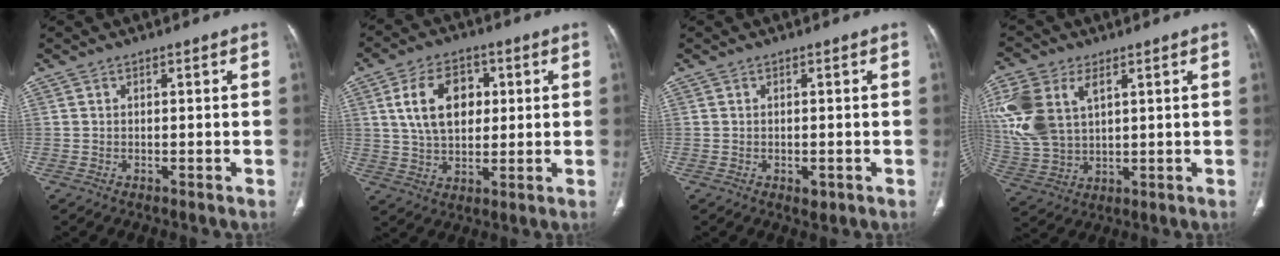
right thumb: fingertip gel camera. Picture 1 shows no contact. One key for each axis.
{"total": 12.5, "fx": 2.9, "fy": 8.3, "fz": 8.9, "tx": -0.129, "ty": 0.002, "tz": 0.054}
{"total": 1.6, "fx": -0.5, "fy": 1.0, "fz": 1.2, "tx": -0.016, "ty": -0.002, "tz": -0.002}
{"total": 15.4, "fx": 5.1, "fy": 9.6, "fz": 10.9, "tx": -0.249, "ty": -0.003, "tz": 0.109}